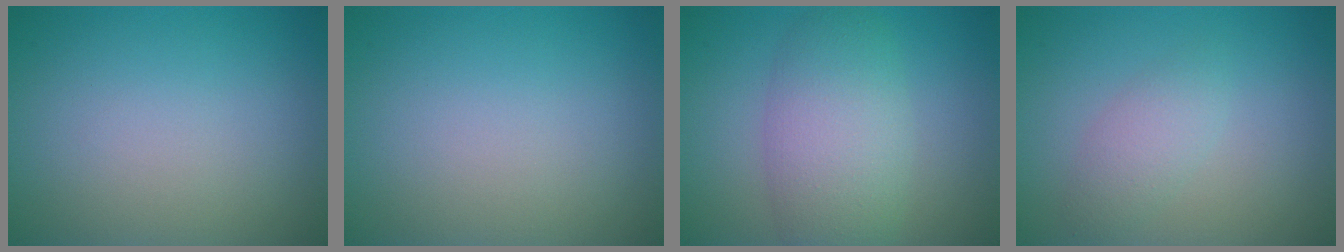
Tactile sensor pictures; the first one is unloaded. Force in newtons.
{"total": 0.0}
{"total": 5.8, "press": 5.8, "slide": 0.3}
{"total": 2.0, "press": 2.0, "slide": 0.1}